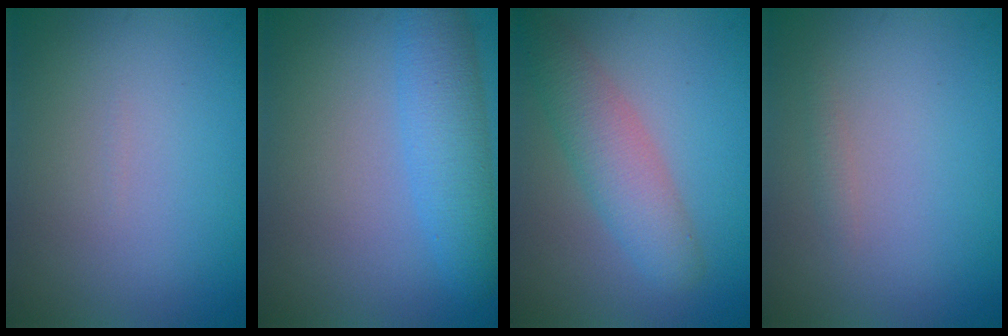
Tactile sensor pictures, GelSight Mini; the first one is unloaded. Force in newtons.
{"total": 4.3, "press": 4.3, "slide": 0.1}
{"total": 4.2, "press": 4.2, "slide": 0.4}
{"total": 0.7, "press": 0.7, "slide": 0.0}